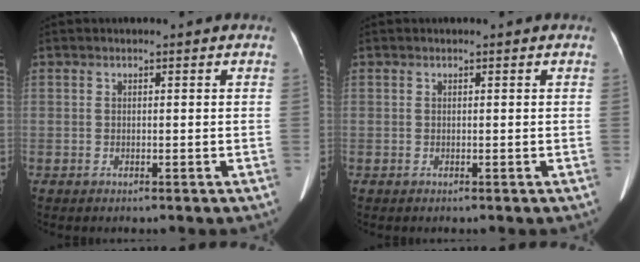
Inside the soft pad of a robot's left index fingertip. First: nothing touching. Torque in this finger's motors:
{"motor_torque": [0.01, 0.01, 0.00, 0.00]}